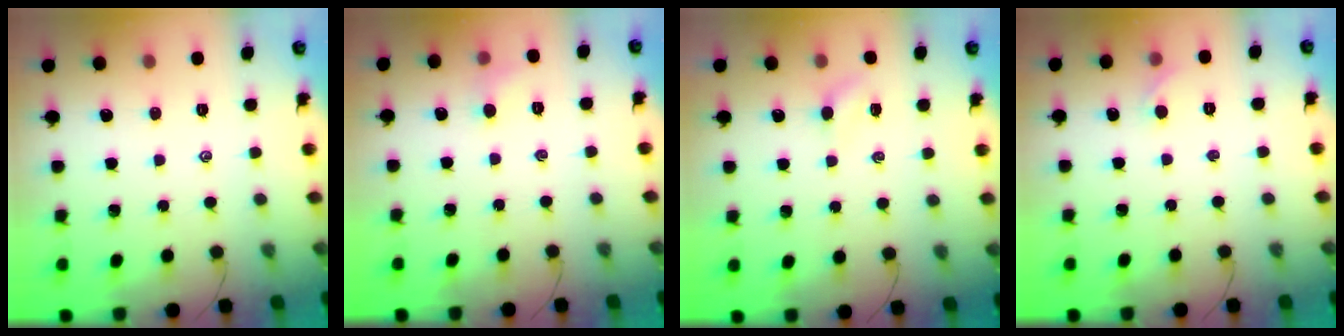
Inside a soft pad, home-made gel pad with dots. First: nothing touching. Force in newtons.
{"total": 5.0, "press": 4.8, "slide": 1.6}
{"total": 2.3, "press": 2.2, "slide": 0.8}
{"total": 3.8, "press": 3.5, "slide": 1.3}